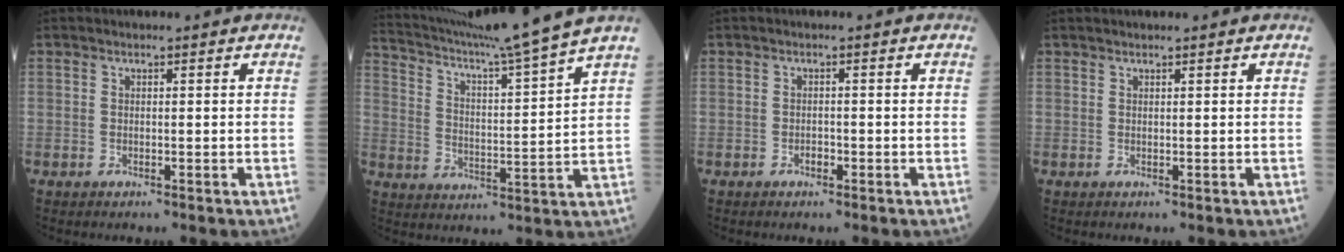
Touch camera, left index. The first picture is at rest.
{"total": 17.0, "force": [15.2, -3.0, 7.1], "torque": [-0.133, -0.036, 0.227]}
{"total": 0.9, "force": [-0.6, 0.4, 0.4], "torque": [-0.003, 0.004, -0.012]}
{"total": 1.1, "force": [1.0, 0.1, 0.4], "torque": [-0.005, 0.021, 0.019]}